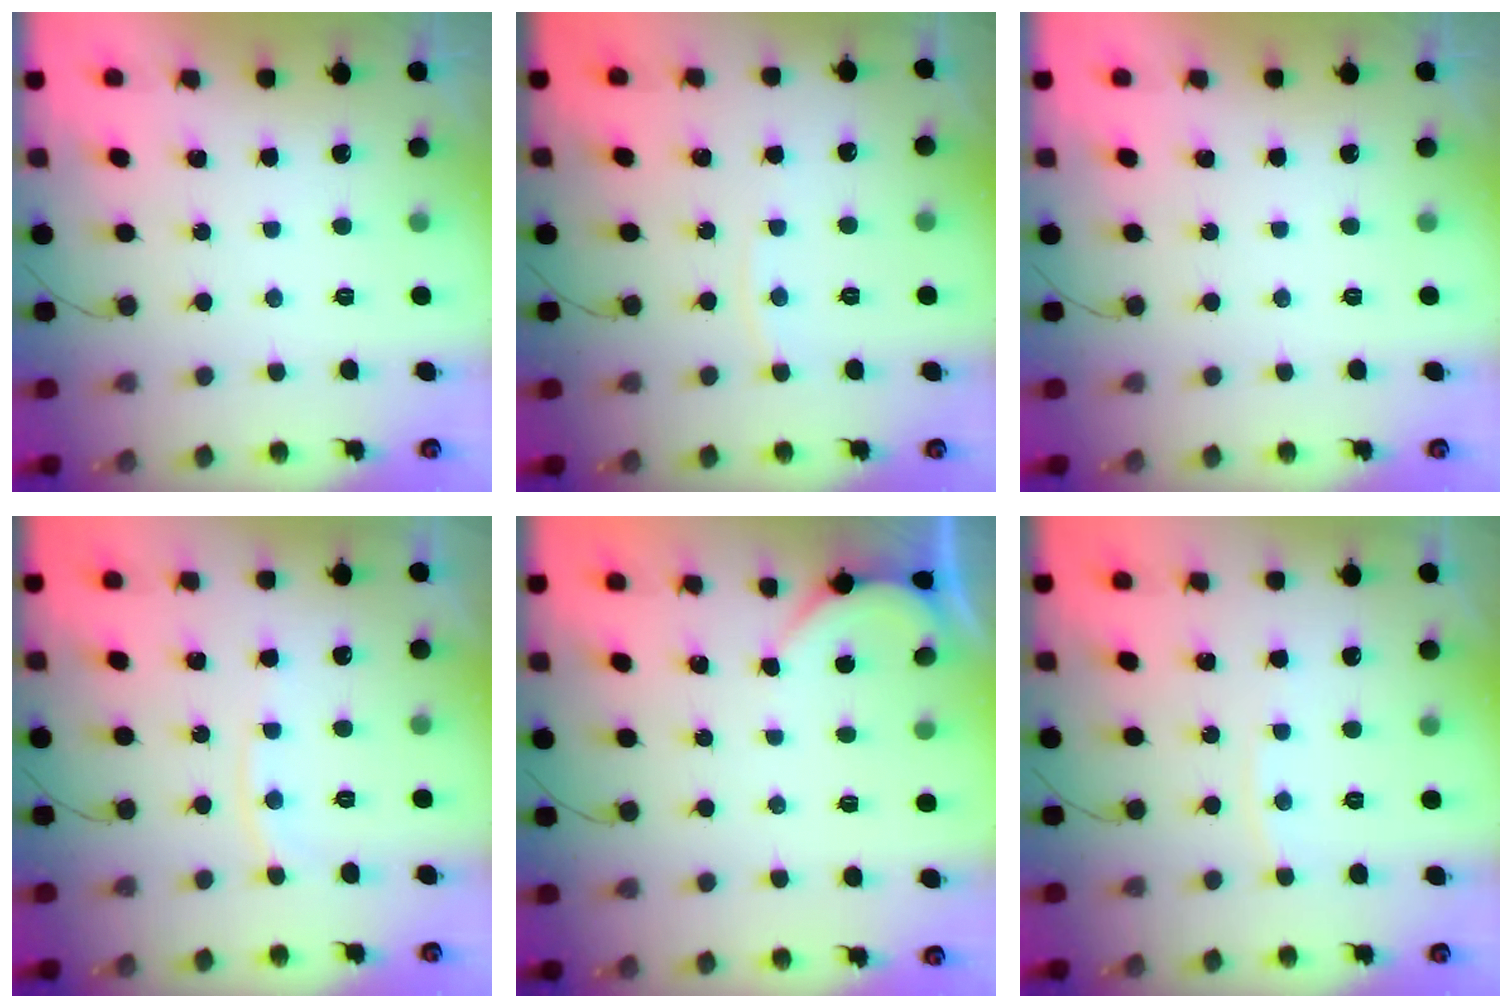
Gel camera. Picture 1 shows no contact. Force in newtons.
{"total": 2.7, "press": 2.7, "slide": 0.4}
{"total": 0.0}
{"total": 5.7, "press": 5.7, "slide": 0.5}
{"total": 1.9, "press": 1.9, "slide": 0.2}
{"total": 2.7, "press": 2.7, "slide": 0.3}